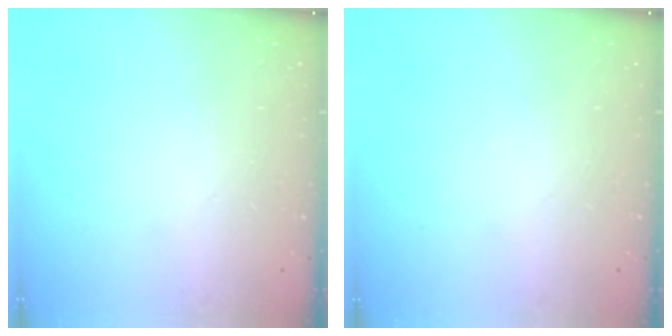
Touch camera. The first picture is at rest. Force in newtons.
{"total": 0.0}